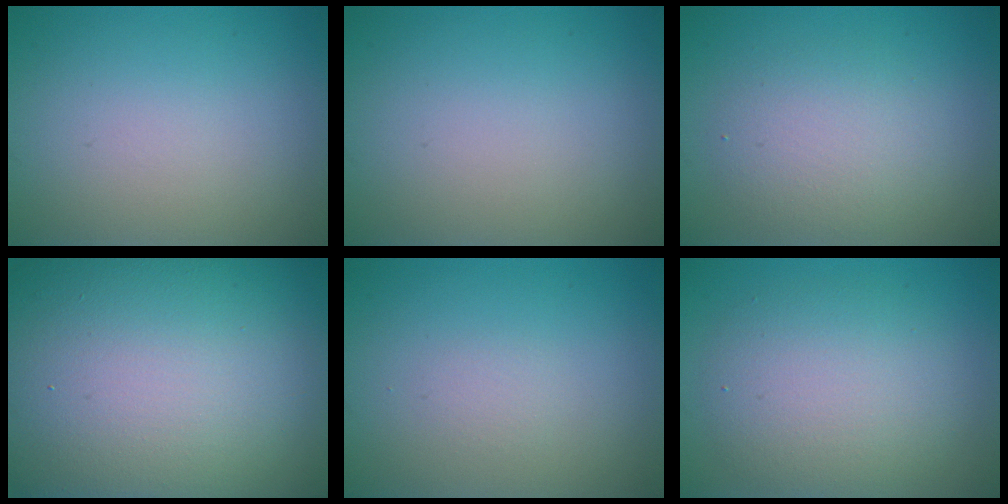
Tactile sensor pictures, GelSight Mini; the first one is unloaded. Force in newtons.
{"total": 0.0}
{"total": 2.0, "press": 2.0, "slide": 0.2}
{"total": 25.5, "press": 25.4, "slide": 1.3}
{"total": 0.0}
{"total": 5.5, "press": 5.4, "slide": 0.4}